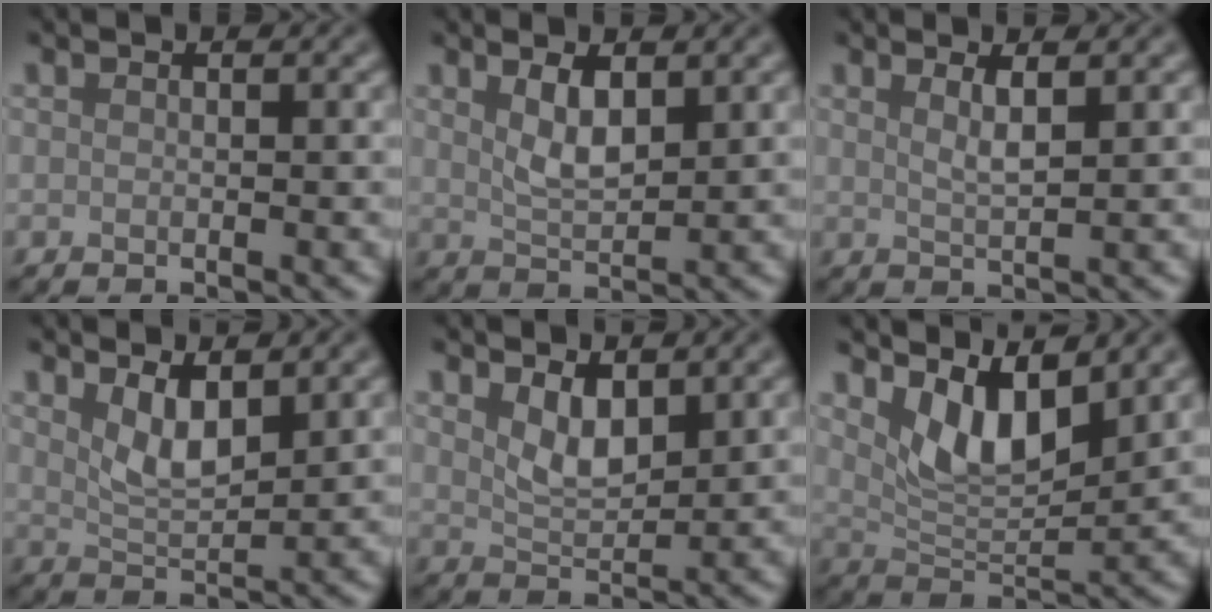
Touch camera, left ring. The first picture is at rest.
{"total": 2.8, "force": [1.5, 0.9, 2.2], "torque": [-0.045, -0.006, 0.031]}
{"total": 2.0, "force": [1.1, 0.5, 1.6], "torque": [-0.021, -0.003, 0.016]}
{"total": 3.3, "force": [1.9, 1.1, 2.5], "torque": [-0.050, -0.010, 0.039]}
{"total": 2.9, "force": [1.7, 1.2, 2.1], "torque": [-0.043, -0.009, 0.035]}
{"total": 5.4, "force": [3.2, 2.0, 3.9], "torque": [-0.079, -0.015, 0.057]}